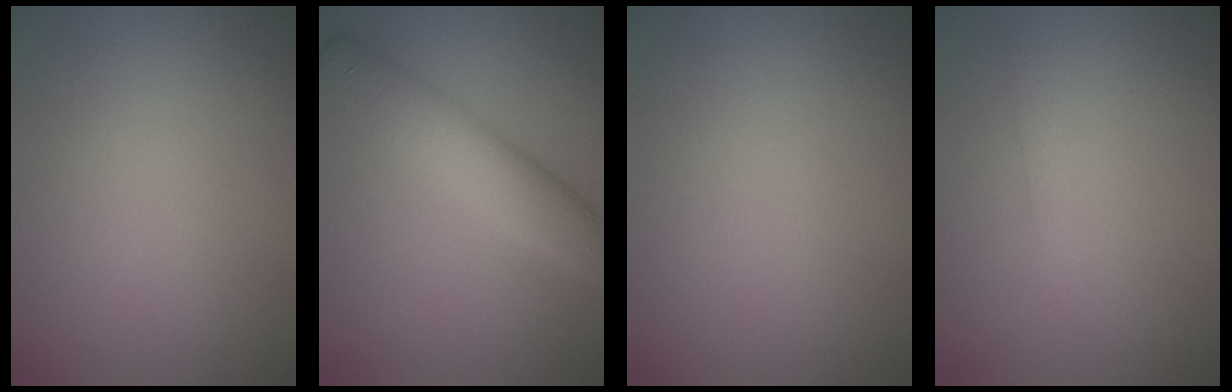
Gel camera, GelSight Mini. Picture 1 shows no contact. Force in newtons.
{"total": 5.4, "press": 5.4, "slide": 0.2}
{"total": 0.0}
{"total": 0.9, "press": 0.9, "slide": 0.1}